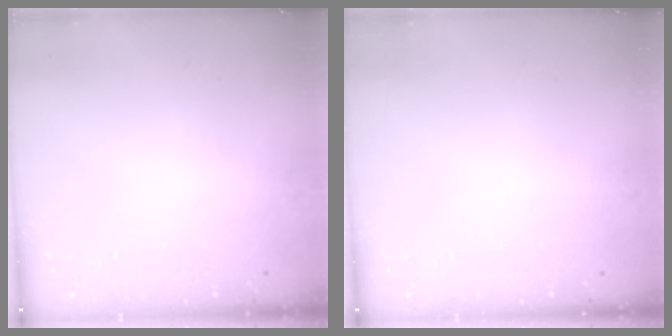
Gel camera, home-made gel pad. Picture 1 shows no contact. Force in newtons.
{"total": 0.0}